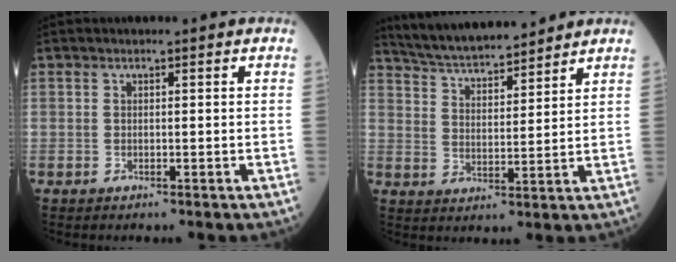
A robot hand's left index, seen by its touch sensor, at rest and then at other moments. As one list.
[{"total": 12.3, "force": [11.4, 1.6, 4.3], "torque": [-0.081, 0.018, 0.194]}]